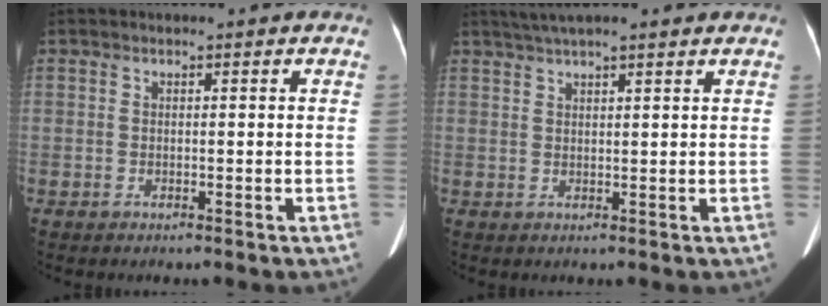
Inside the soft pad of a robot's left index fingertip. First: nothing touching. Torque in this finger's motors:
{"motor_torque": [0.34, -1.80, 0.39, 0.08]}